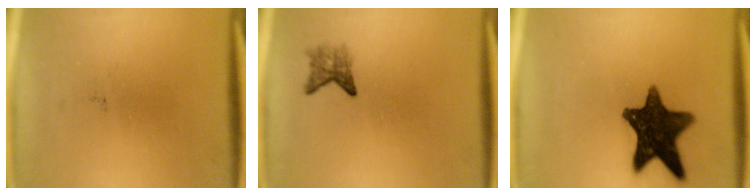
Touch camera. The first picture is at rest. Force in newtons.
{"total": 2.3}
{"total": 14.1}